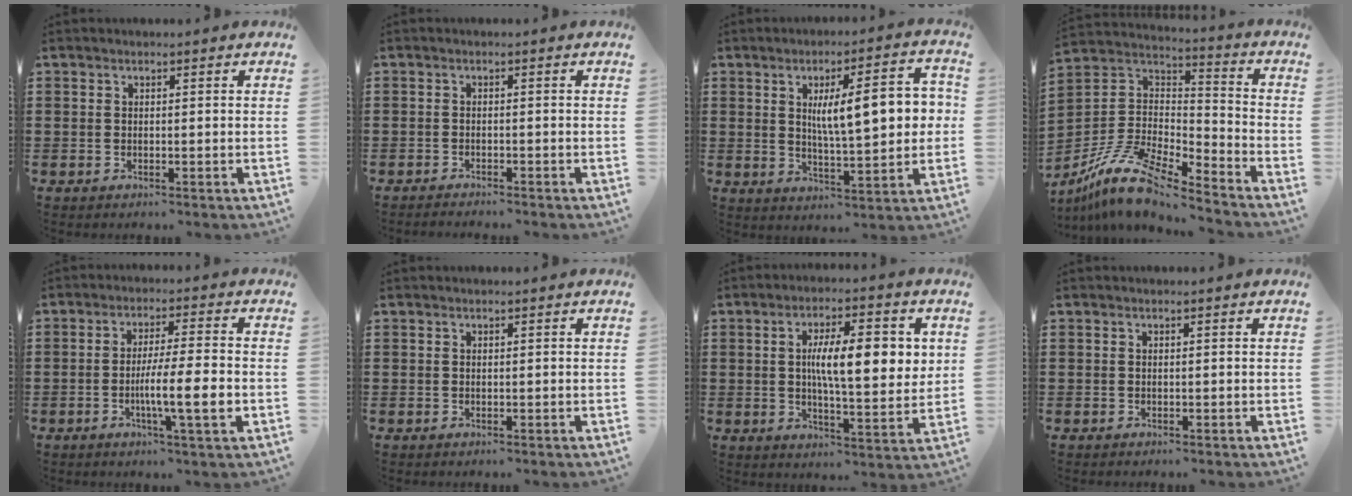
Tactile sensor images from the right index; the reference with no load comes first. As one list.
[{"total": 1.2, "force": [-1.2, -0.1, 0.0], "torque": [-0.002, 0.001, -0.025]}, {"total": 10.6, "force": [2.0, 3.3, 9.9], "torque": [-0.153, 0.000, 0.027]}, {"total": 12.1, "force": [-9.7, 2.7, 6.7], "torque": [-0.155, 0.015, -0.197]}, {"total": 8.6, "force": [-2.3, 0.7, 8.2], "torque": [-0.141, -0.009, -0.042]}, {"total": 0.0}, {"total": 10.7, "force": [1.8, 3.4, 10.0], "torque": [-0.165, -0.001, 0.025]}, {"total": 0.0}]